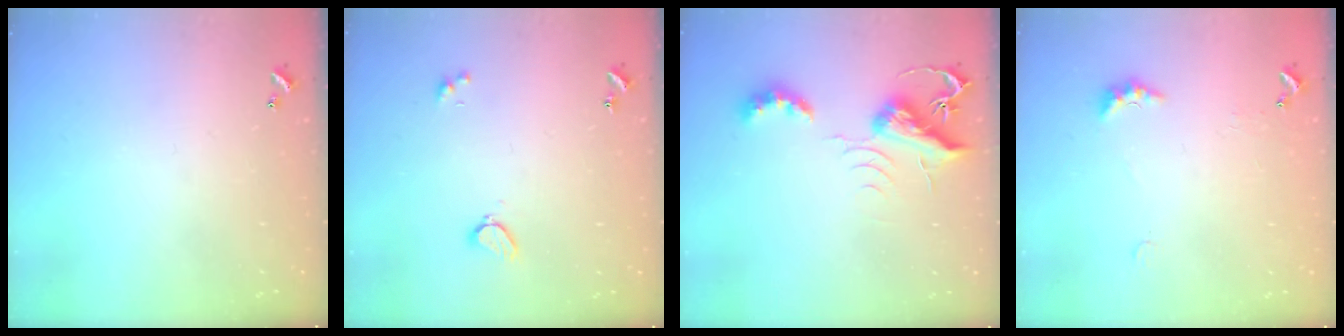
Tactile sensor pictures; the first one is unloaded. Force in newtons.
{"total": 1.8, "press": 1.7, "slide": 0.4}
{"total": 8.8, "press": 8.8, "slide": 0.9}
{"total": 2.7, "press": 2.6, "slide": 0.6}